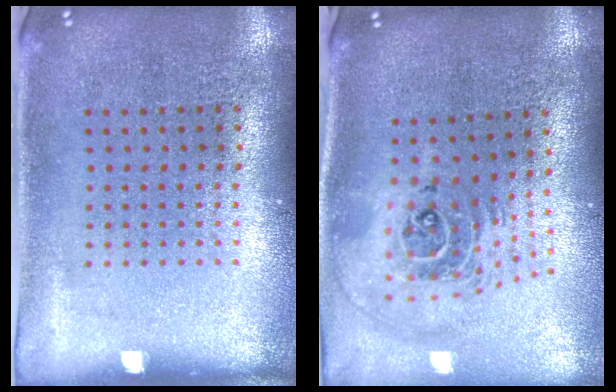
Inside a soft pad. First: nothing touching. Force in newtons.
{"total": 2.4, "press": 1.8, "slide": 1.7}